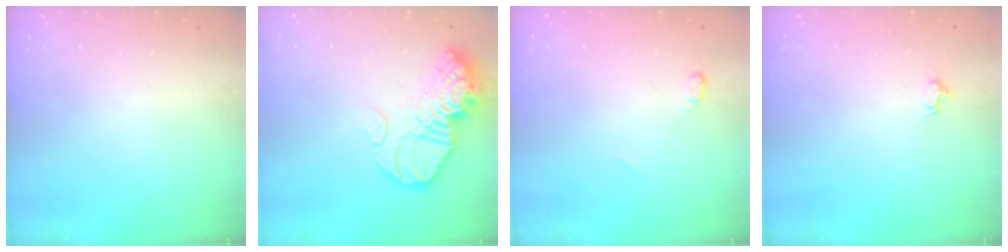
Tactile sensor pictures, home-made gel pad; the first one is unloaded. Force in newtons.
{"total": 15.8, "press": 15.7, "slide": 1.4}
{"total": 4.7, "press": 4.7, "slide": 0.5}
{"total": 3.4, "press": 3.4, "slide": 0.4}